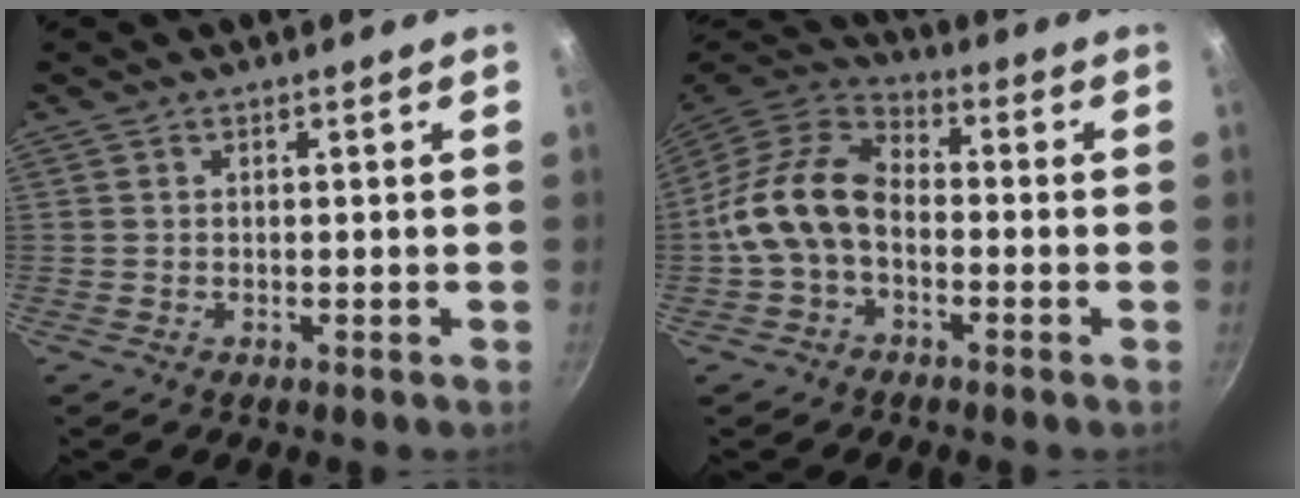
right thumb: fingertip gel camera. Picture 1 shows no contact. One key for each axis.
{"total": 12.8, "fx": -2.0, "fy": 8.6, "fz": 9.2, "tx": -0.156, "ty": 0.041, "tz": -0.057}